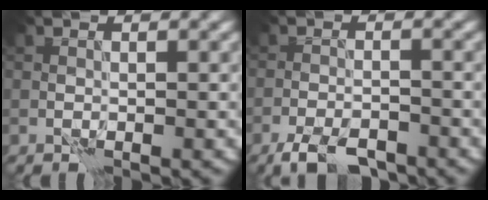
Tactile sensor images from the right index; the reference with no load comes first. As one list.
[{"total": 4.4, "force": [-3.4, 1.4, 2.4], "torque": [-0.036, -0.007, -0.062]}]